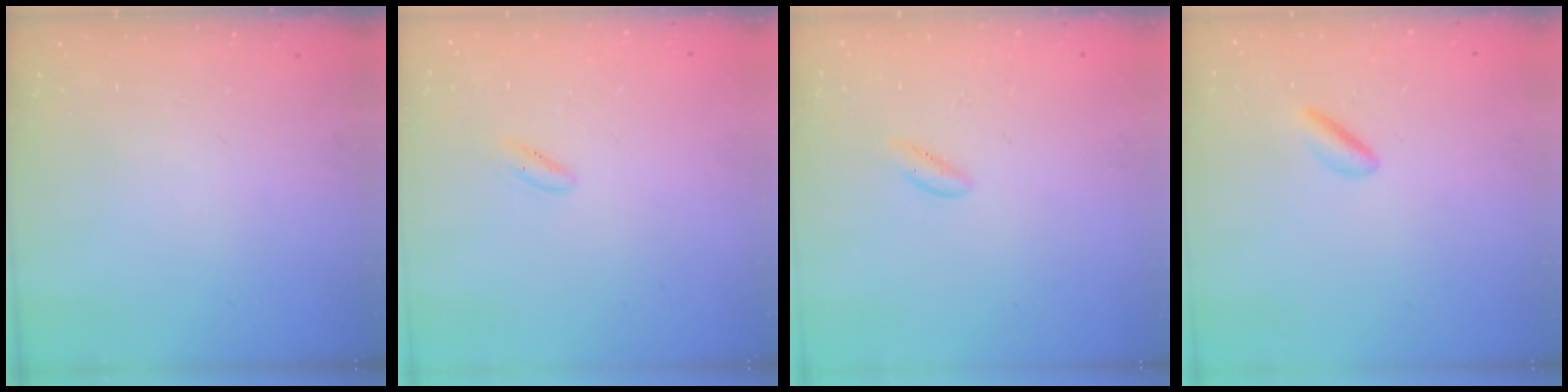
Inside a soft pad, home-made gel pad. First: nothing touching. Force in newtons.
{"total": 1.8, "press": 1.5, "slide": 0.9}
{"total": 0.6, "press": 0.5, "slide": 0.4}
{"total": 2.1, "press": 2.0, "slide": 0.8}